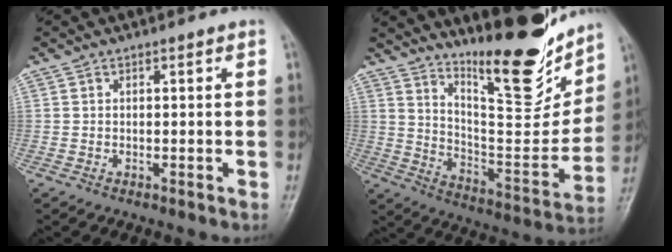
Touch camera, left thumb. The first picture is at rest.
{"total": 20.2, "force": [15.3, 5.4, 12.2], "torque": [-0.139, -0.112, 0.252]}